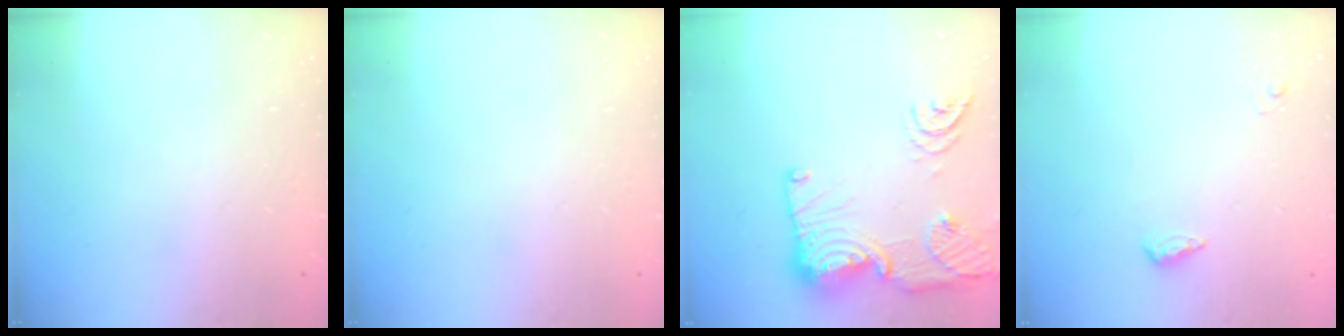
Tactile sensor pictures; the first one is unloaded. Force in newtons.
{"total": 0.0}
{"total": 19.0, "press": 19.0, "slide": 1.5}
{"total": 5.6, "press": 5.4, "slide": 1.2}